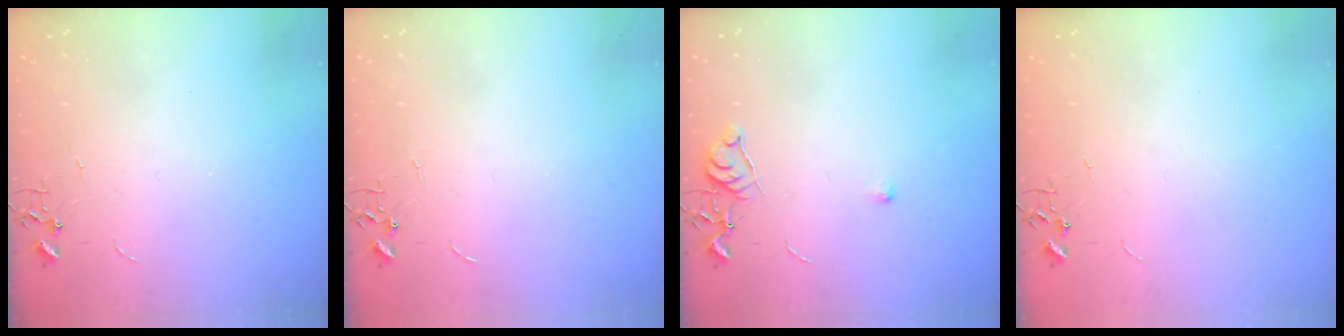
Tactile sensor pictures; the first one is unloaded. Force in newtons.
{"total": 0.0}
{"total": 5.9, "press": 5.8, "slide": 0.8}
{"total": 0.0}